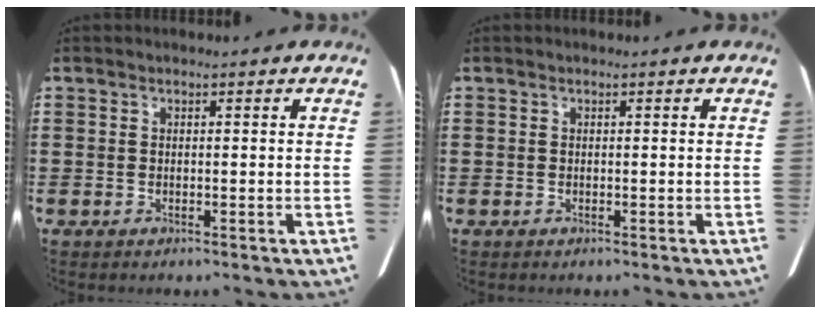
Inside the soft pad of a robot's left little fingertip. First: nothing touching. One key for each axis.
{"total": 0.0}